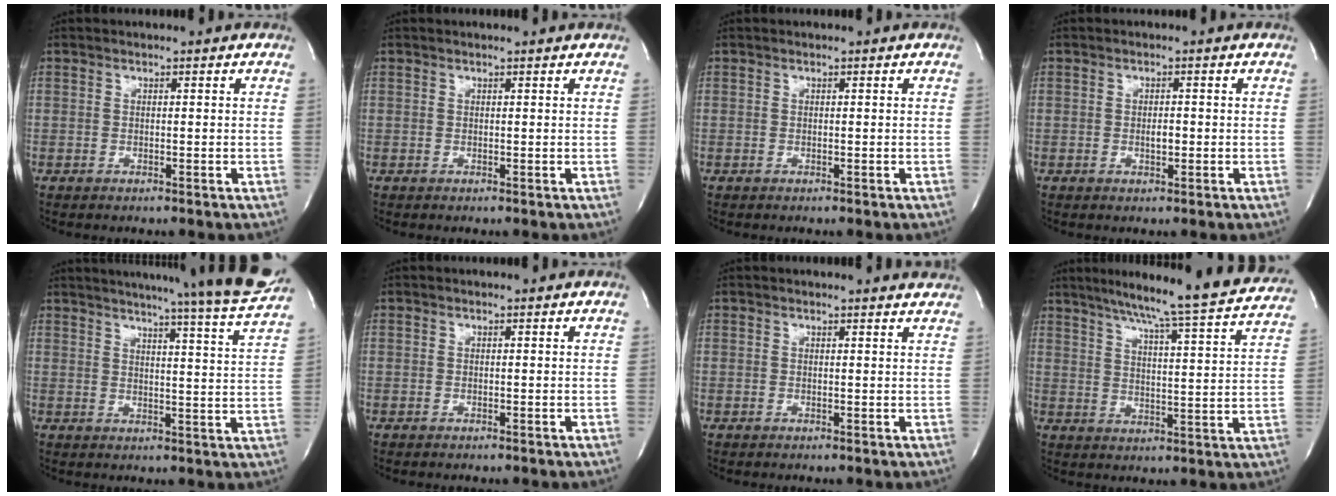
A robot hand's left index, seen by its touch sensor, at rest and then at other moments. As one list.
[{"total": 1.0, "force": [0.9, -0.1, 0.2], "torque": [-0.010, -0.001, 0.010]}, {"total": 0.0}, {"total": 1.5, "force": [-0.3, 0.6, 1.3], "torque": [-0.024, -0.001, -0.004]}, {"total": 22.4, "force": [20.2, -1.2, 9.6], "torque": [-0.148, -0.069, 0.244]}, {"total": 0.0}, {"total": 4.0, "force": [3.9, 0.1, 0.6], "torque": [-0.011, -0.004, 0.027]}, {"total": 22.6, "force": [20.1, -0.1, 10.2], "torque": [-0.161, -0.039, 0.255]}]